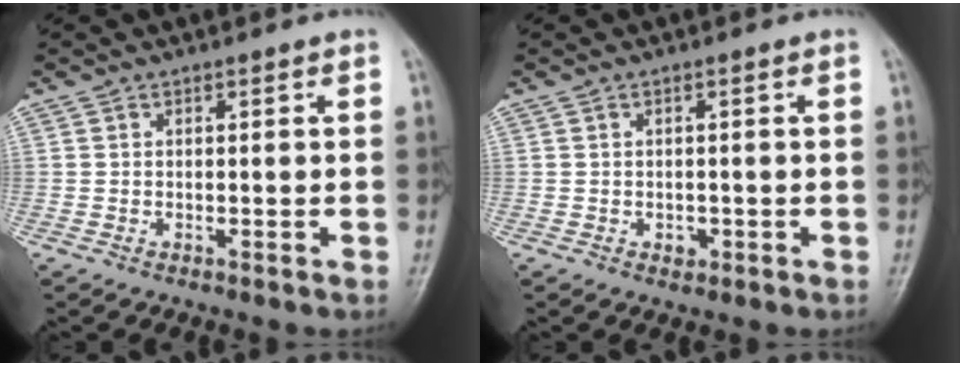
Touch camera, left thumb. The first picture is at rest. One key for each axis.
{"total": 1.4, "fx": -0.4, "fy": 1.1, "fz": 0.8, "tx": -0.005, "ty": 0.002, "tz": -0.004}